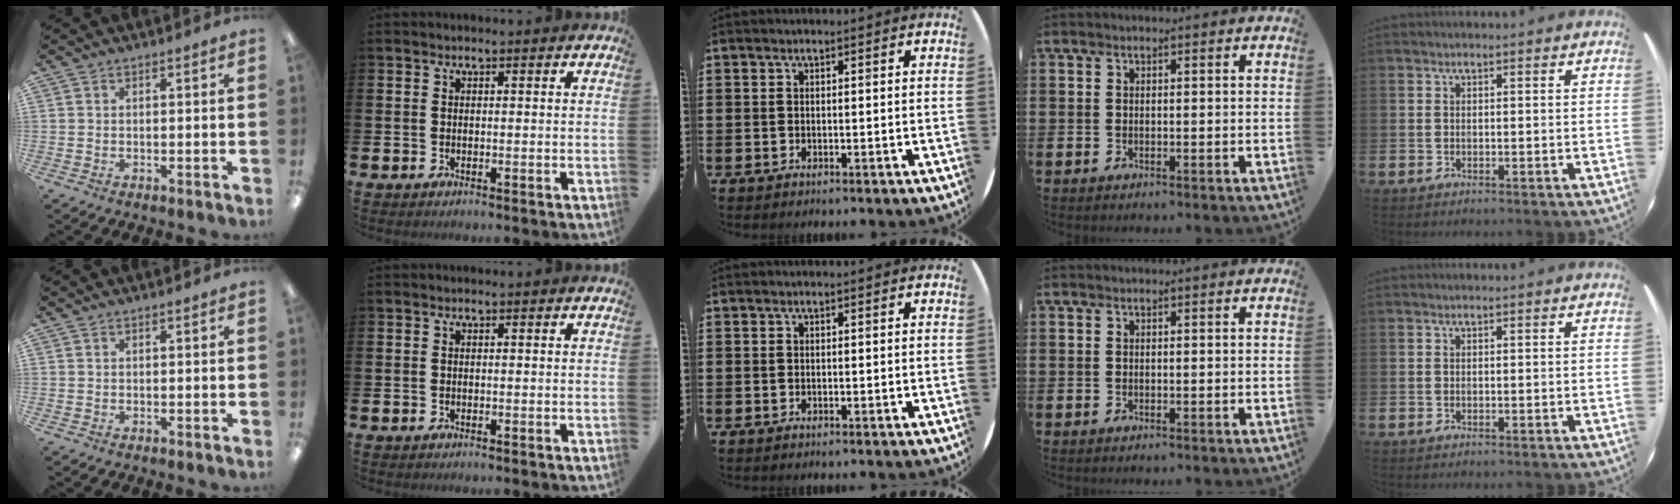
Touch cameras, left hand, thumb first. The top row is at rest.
{}